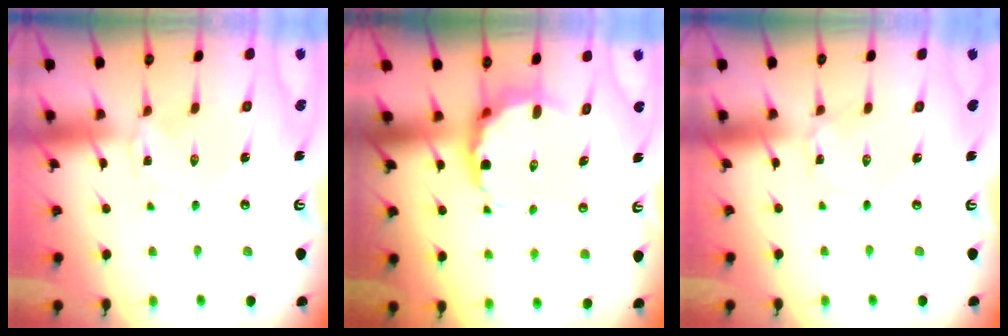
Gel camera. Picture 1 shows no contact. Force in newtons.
{"total": 7.2, "press": 6.9, "slide": 1.8}
{"total": 1.5, "press": 1.5, "slide": 0.1}